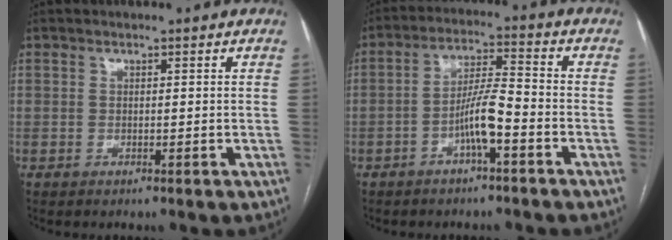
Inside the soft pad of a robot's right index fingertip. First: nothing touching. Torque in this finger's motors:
{"motor_torque": [0.47, 0.06, 0.58, 0.14]}